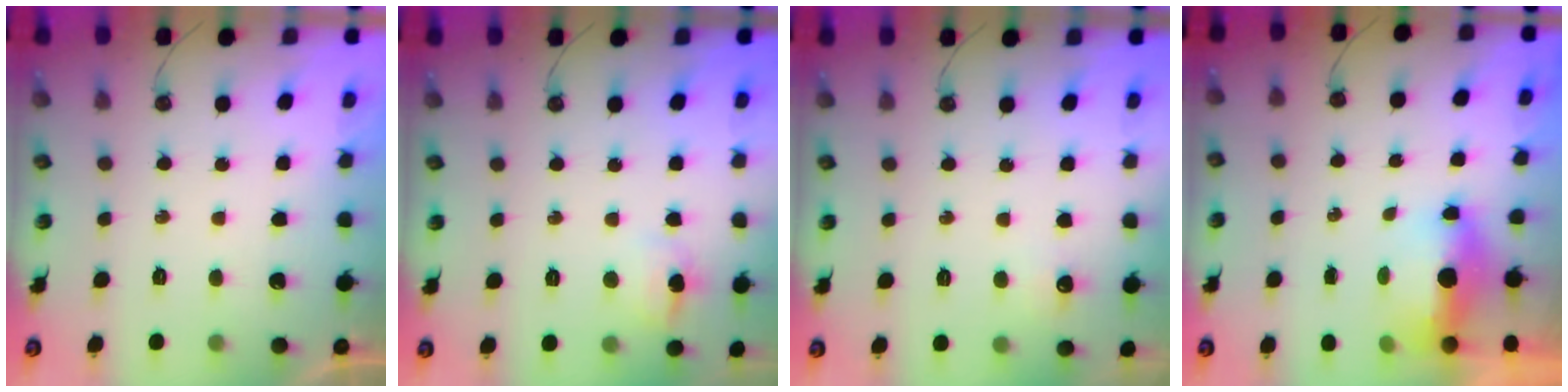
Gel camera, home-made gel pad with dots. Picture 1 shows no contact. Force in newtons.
{"total": 5.4, "press": 5.4, "slide": 0.9}
{"total": 4.8, "press": 4.8, "slide": 0.7}
{"total": 14.7, "press": 7.2, "slide": 12.8}